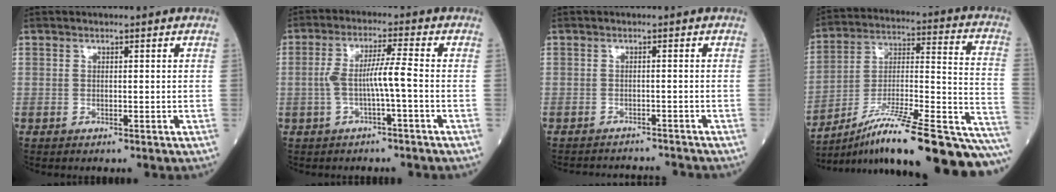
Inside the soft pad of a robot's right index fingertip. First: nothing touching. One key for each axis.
{"total": 5.7, "fx": -1.2, "fy": -0.1, "fz": 5.5, "tx": -0.113, "ty": 0.016, "tz": -0.021}
{"total": 8.0, "fx": -7.9, "fy": 0.7, "fz": 1.3, "tx": -0.013, "ty": 0.003, "tz": -0.101}
{"total": 27.2, "fx": -20.4, "fy": 2.4, "fz": 17.9, "tx": -0.199, "ty": 0.014, "tz": -0.319}